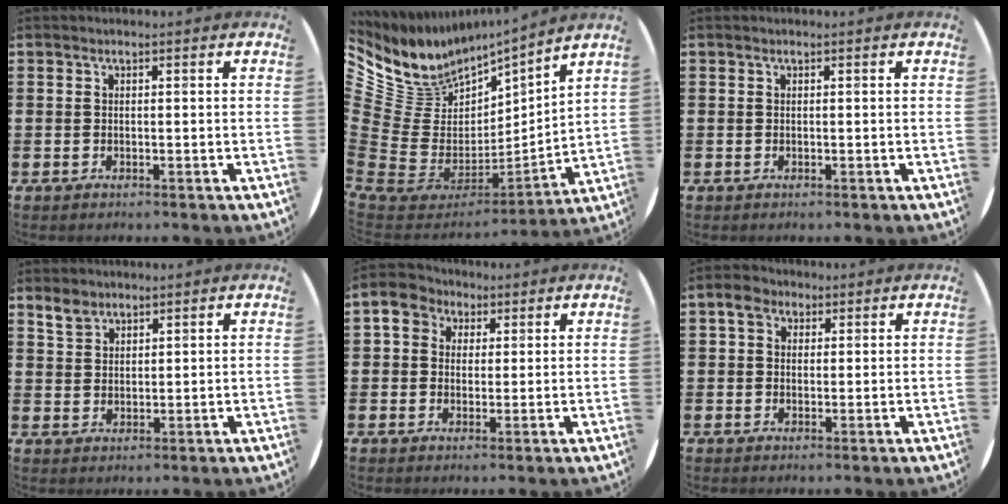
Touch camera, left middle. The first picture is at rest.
{"total": 6.8, "force": [3.7, 5.6, 0.7], "torque": [-0.069, -0.052, 0.072]}
{"total": 0.0}
{"total": 2.5, "force": [2.2, 1.2, 0.4], "torque": [-0.012, 0.001, 0.043]}
{"total": 4.1, "force": [2.2, 3.4, 0.6], "torque": [-0.021, 0.014, 0.038]}
{"total": 2.7, "force": [1.6, 2.0, 0.9], "torque": [-0.017, 0.008, 0.028]}